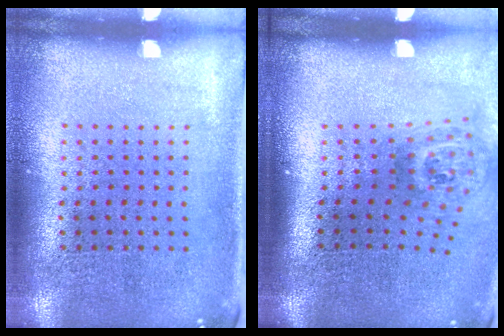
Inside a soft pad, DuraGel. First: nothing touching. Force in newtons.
{"total": 1.8, "press": 1.2, "slide": 1.3}